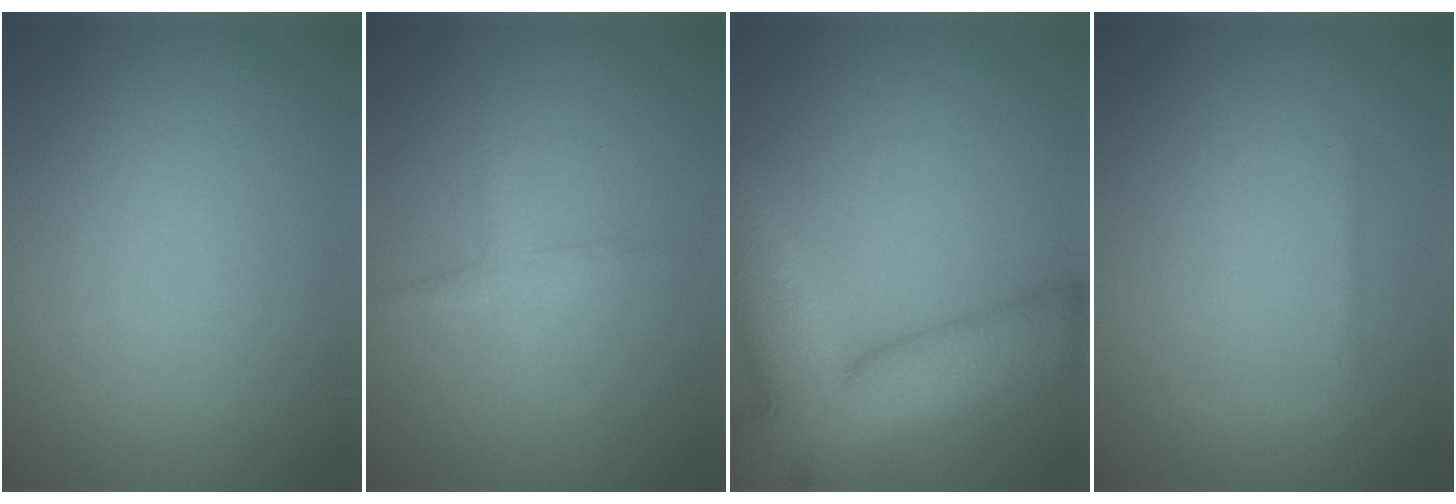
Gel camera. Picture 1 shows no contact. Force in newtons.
{"total": 1.5, "press": 1.5, "slide": 0.1}
{"total": 13.0, "press": 13.0, "slide": 0.9}
{"total": 1.1, "press": 1.1, "slide": 0.1}